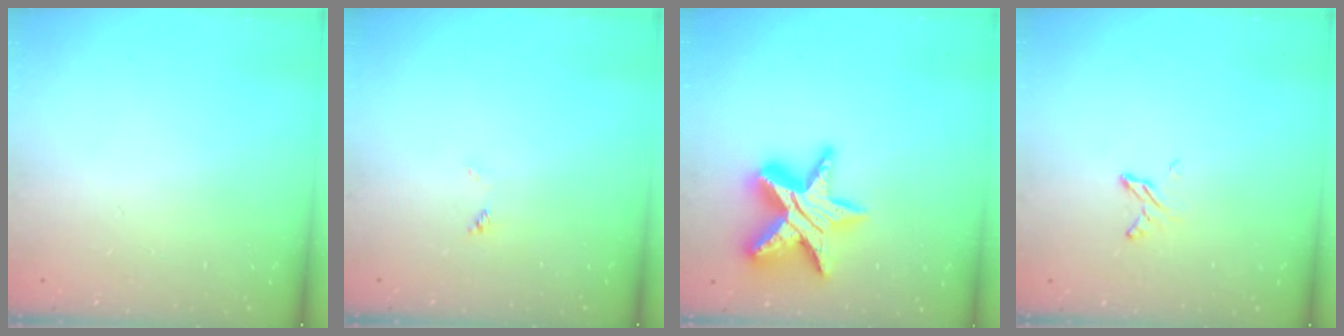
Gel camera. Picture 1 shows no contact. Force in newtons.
{"total": 0.0}
{"total": 16.2, "press": 16.2, "slide": 1.1}
{"total": 3.7, "press": 3.6, "slide": 0.4}